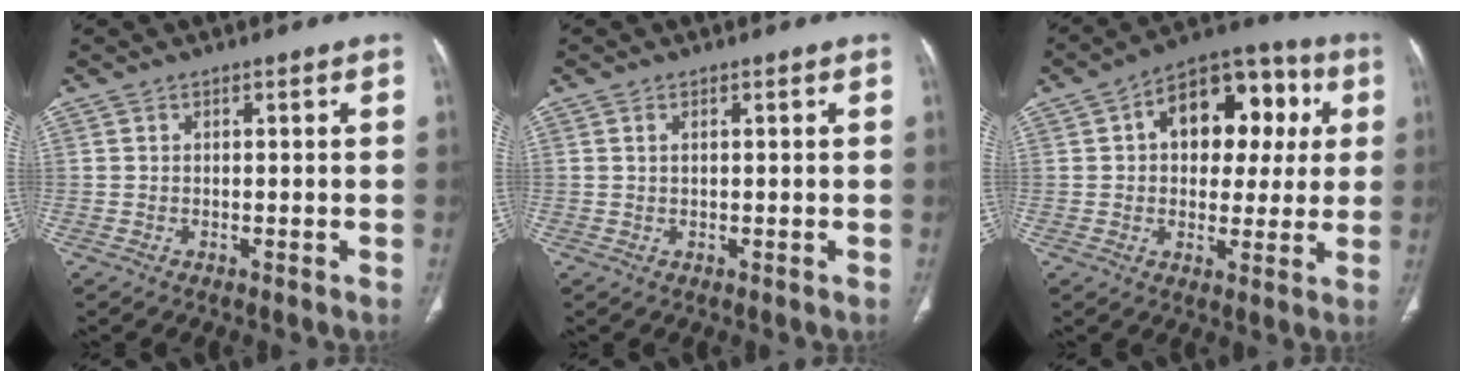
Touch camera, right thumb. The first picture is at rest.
{"total": 0.9, "force": [0.4, 0.4, 0.7], "torque": [-0.016, 0.004, 0.009]}
{"total": 17.2, "force": [4.0, 11.1, 12.5], "torque": [-0.119, 0.026, 0.053]}